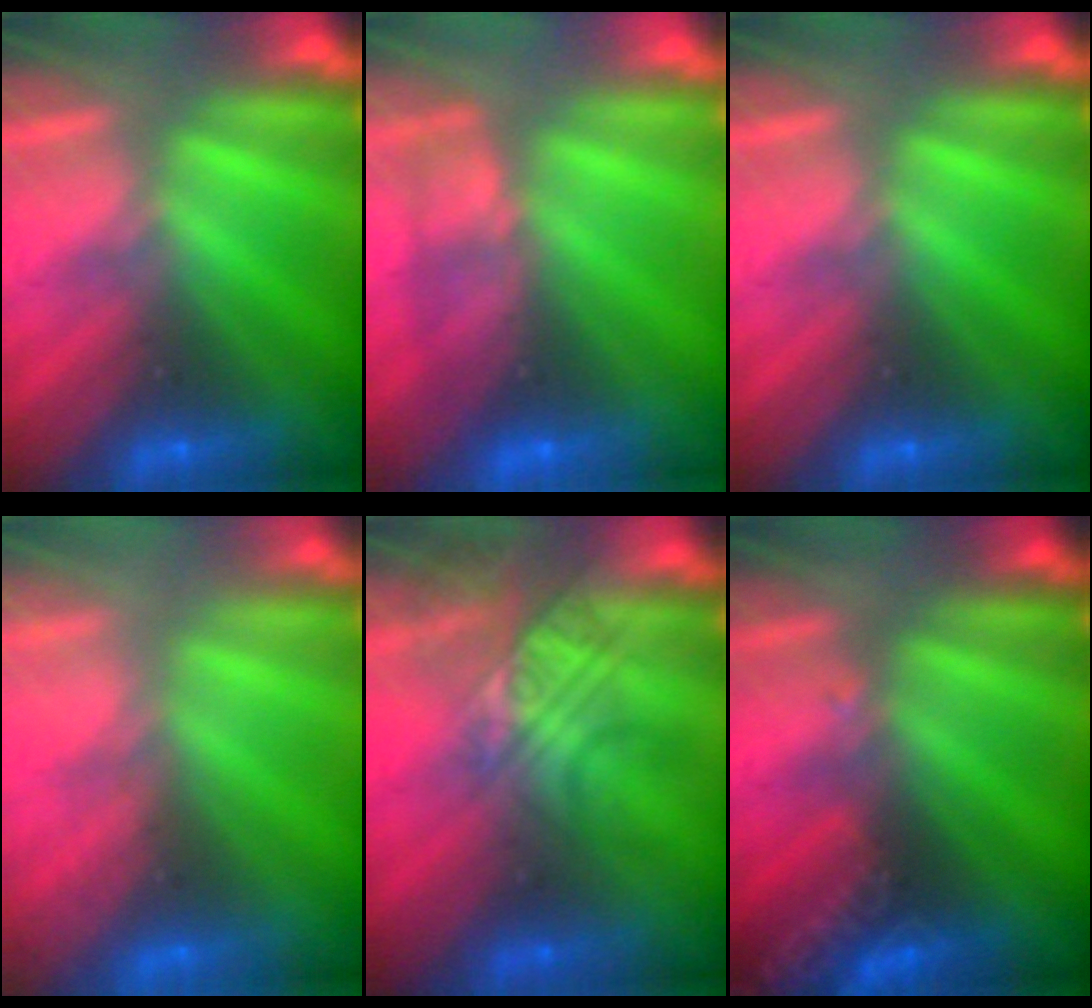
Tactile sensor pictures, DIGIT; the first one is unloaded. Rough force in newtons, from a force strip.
{"total": 2.4}
{"total": 0.0}
{"total": 9.6}
{"total": 2.4}
{"total": 2.8}